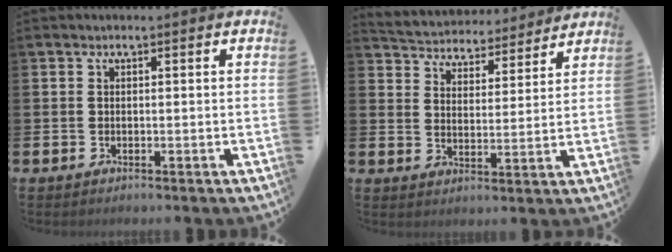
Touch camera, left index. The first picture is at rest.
{"total": 4.7, "force": [4.5, 1.3, -0.1], "torque": [-0.022, -0.040, 0.075]}